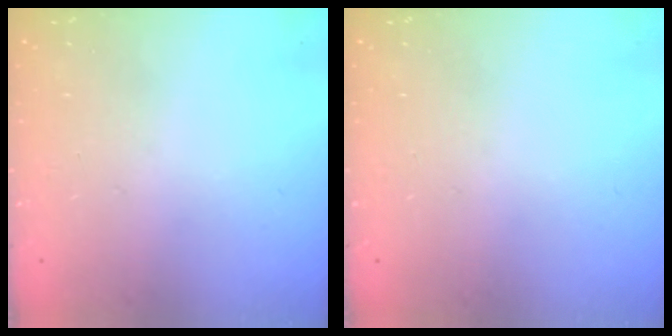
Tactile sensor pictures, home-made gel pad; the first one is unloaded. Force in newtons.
{"total": 0.0}